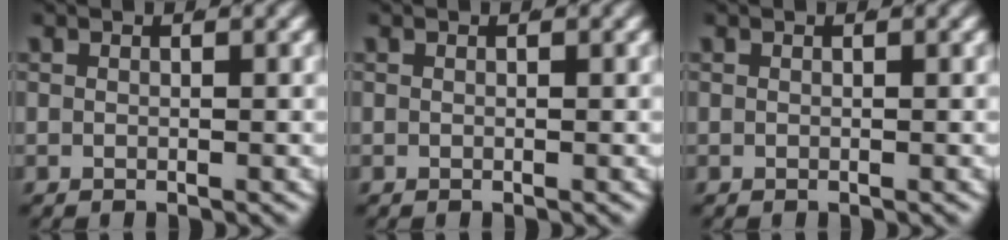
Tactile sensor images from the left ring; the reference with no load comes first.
{"total": 0.0}
{"total": 0.0}